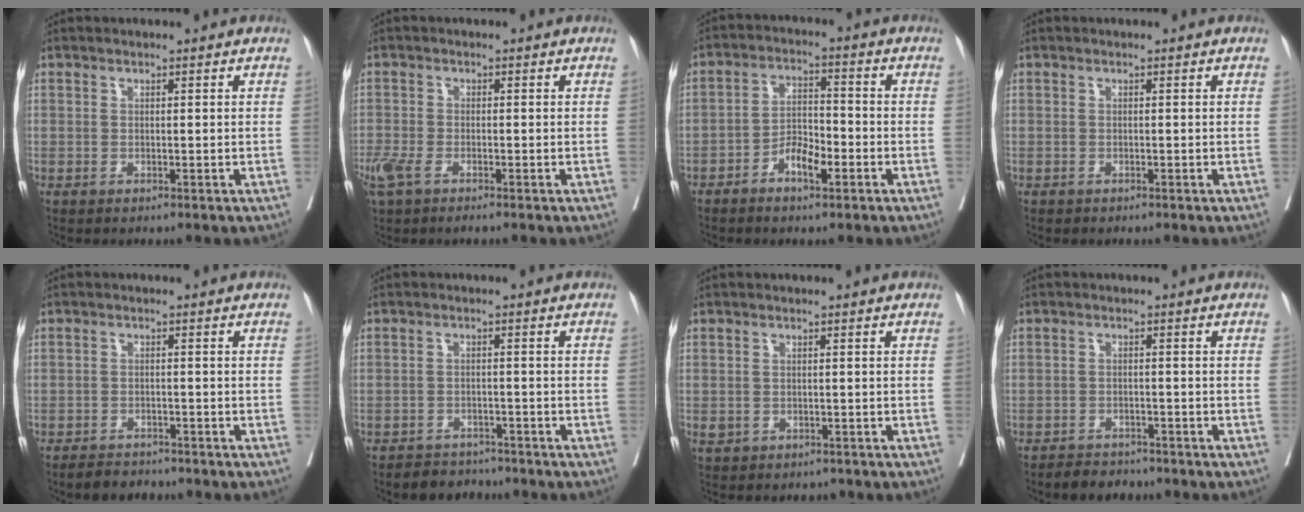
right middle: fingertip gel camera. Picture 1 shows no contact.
{"total": 4.2, "force": [-2.7, 1.5, 2.9], "torque": [-0.067, -0.010, -0.052]}
{"total": 5.3, "force": [-2.9, 1.9, 4.1], "torque": [-0.076, 0.007, -0.051]}
{"total": 0.0}
{"total": 3.7, "force": [-3.3, 1.3, 0.8], "torque": [-0.016, -0.004, -0.054]}
{"total": 4.5, "force": [-4.1, 1.8, 0.0], "torque": [0.001, 0.000, -0.063]}
{"total": 2.2, "force": [-1.1, 1.7, 0.7], "torque": [-0.014, 0.004, -0.008]}
{"total": 4.0, "force": [-3.6, 1.6, 0.6], "torque": [-0.013, -0.002, -0.055]}